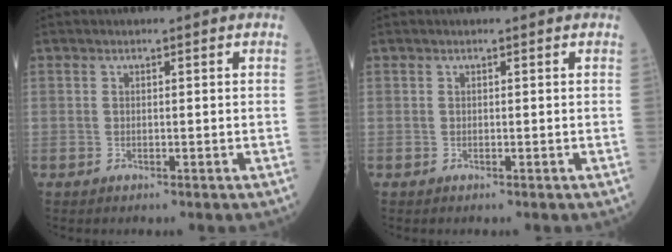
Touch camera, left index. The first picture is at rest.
{"total": 0.0}